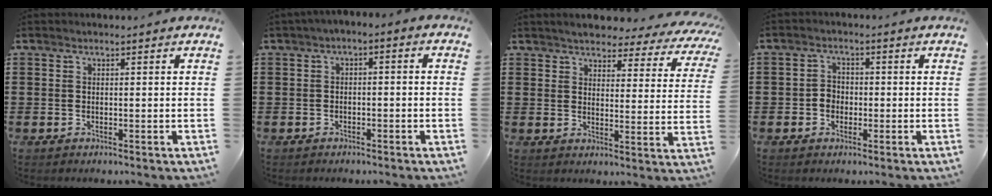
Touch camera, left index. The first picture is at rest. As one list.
[{"total": 2.2, "force": [-2.1, 0.5, 0.4], "torque": [-0.017, 0.001, -0.048]}, {"total": 4.1, "force": [4.0, 0.3, 0.9], "torque": [-0.040, -0.027, 0.067]}, {"total": 2.3, "force": [-0.7, 2.0, 0.9], "torque": [-0.023, 0.005, -0.017]}]